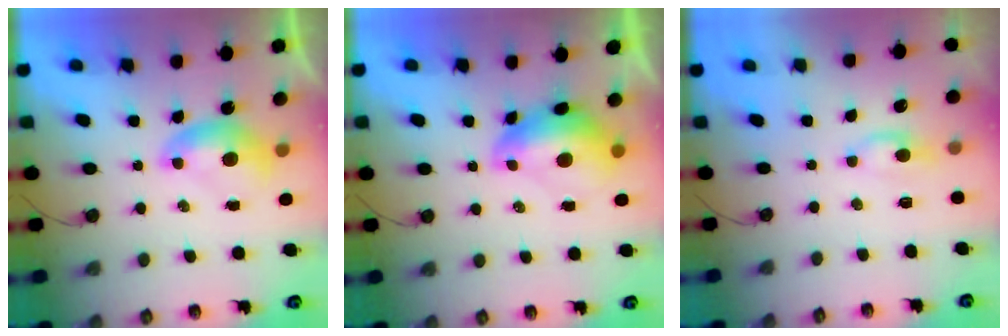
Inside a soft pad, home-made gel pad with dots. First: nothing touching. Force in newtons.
{"total": 3.0, "press": 2.9, "slide": 0.9}
{"total": 0.8, "press": 0.6, "slide": 0.5}